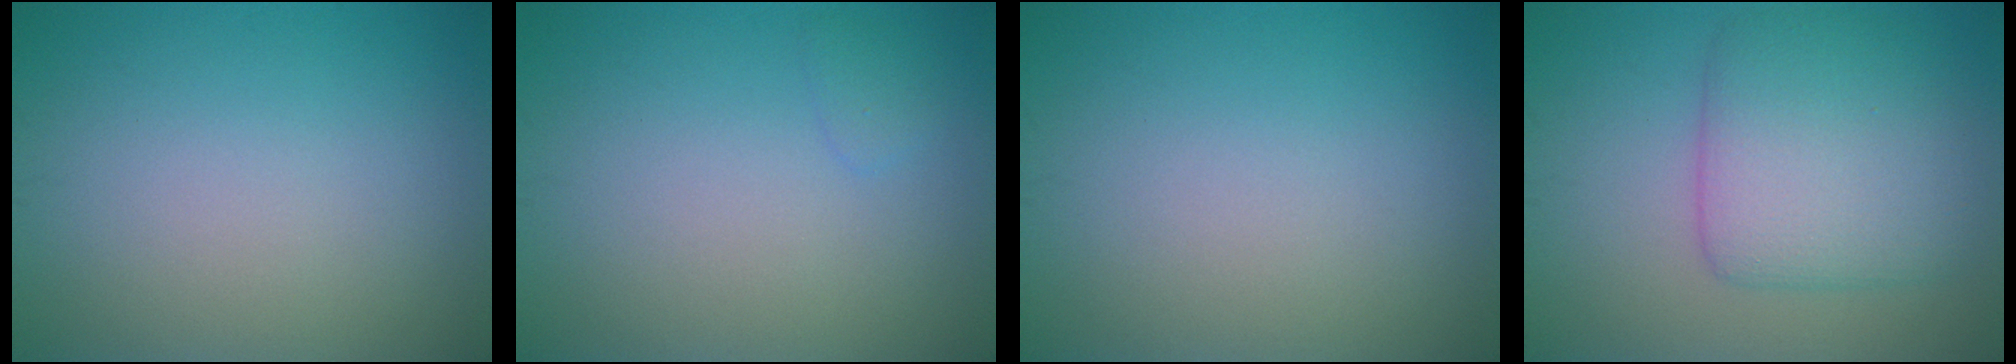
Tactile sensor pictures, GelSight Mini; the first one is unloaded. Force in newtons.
{"total": 0.8, "press": 0.8, "slide": 0.0}
{"total": 0.0}
{"total": 6.3, "press": 6.3, "slide": 0.1}